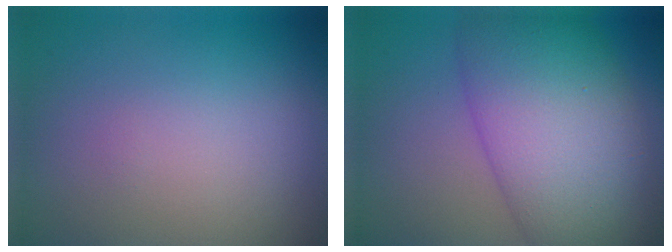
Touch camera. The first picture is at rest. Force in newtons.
{"total": 11.0, "press": 11.0, "slide": 0.3}